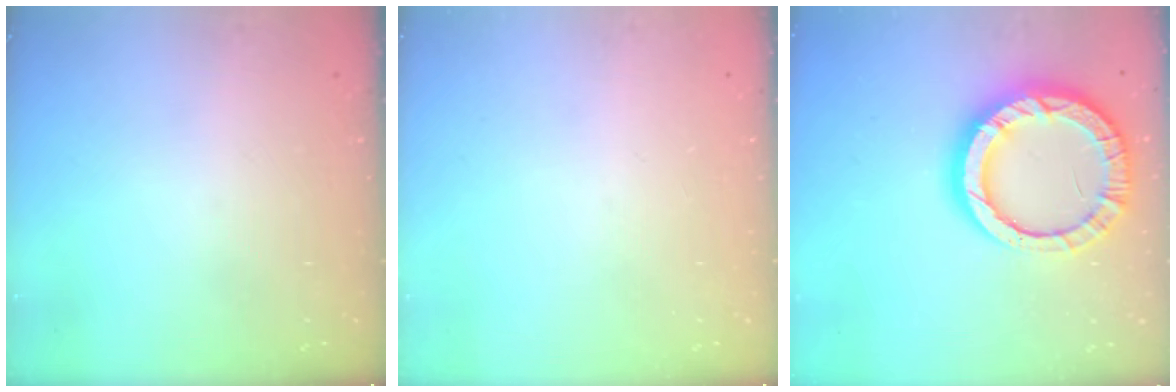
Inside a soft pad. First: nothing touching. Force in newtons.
{"total": 0.0}
{"total": 17.2, "press": 17.1, "slide": 1.9}